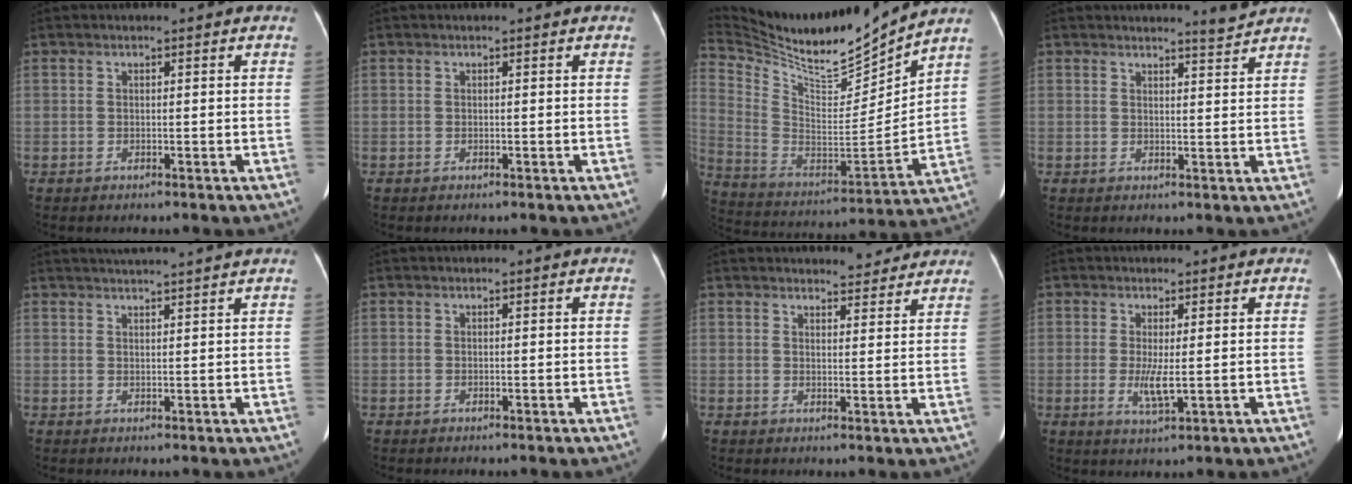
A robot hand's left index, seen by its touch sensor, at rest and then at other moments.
{"total": 0.0}
{"total": 21.3, "force": [19.4, 1.4, 8.6], "torque": [-0.176, -0.035, 0.337]}
{"total": 2.5, "force": [2.4, -0.8, -0.1], "torque": [-0.015, -0.020, 0.036]}
{"total": 8.0, "force": [7.3, -0.9, 3.2], "torque": [-0.047, 0.024, 0.094]}
{"total": 0.0}
{"total": 4.8, "force": [4.6, 1.0, 0.8], "torque": [-0.011, -0.001, 0.050]}
{"total": 3.3, "force": [0.0, 0.4, 3.3], "torque": [-0.066, -0.009, 0.006]}